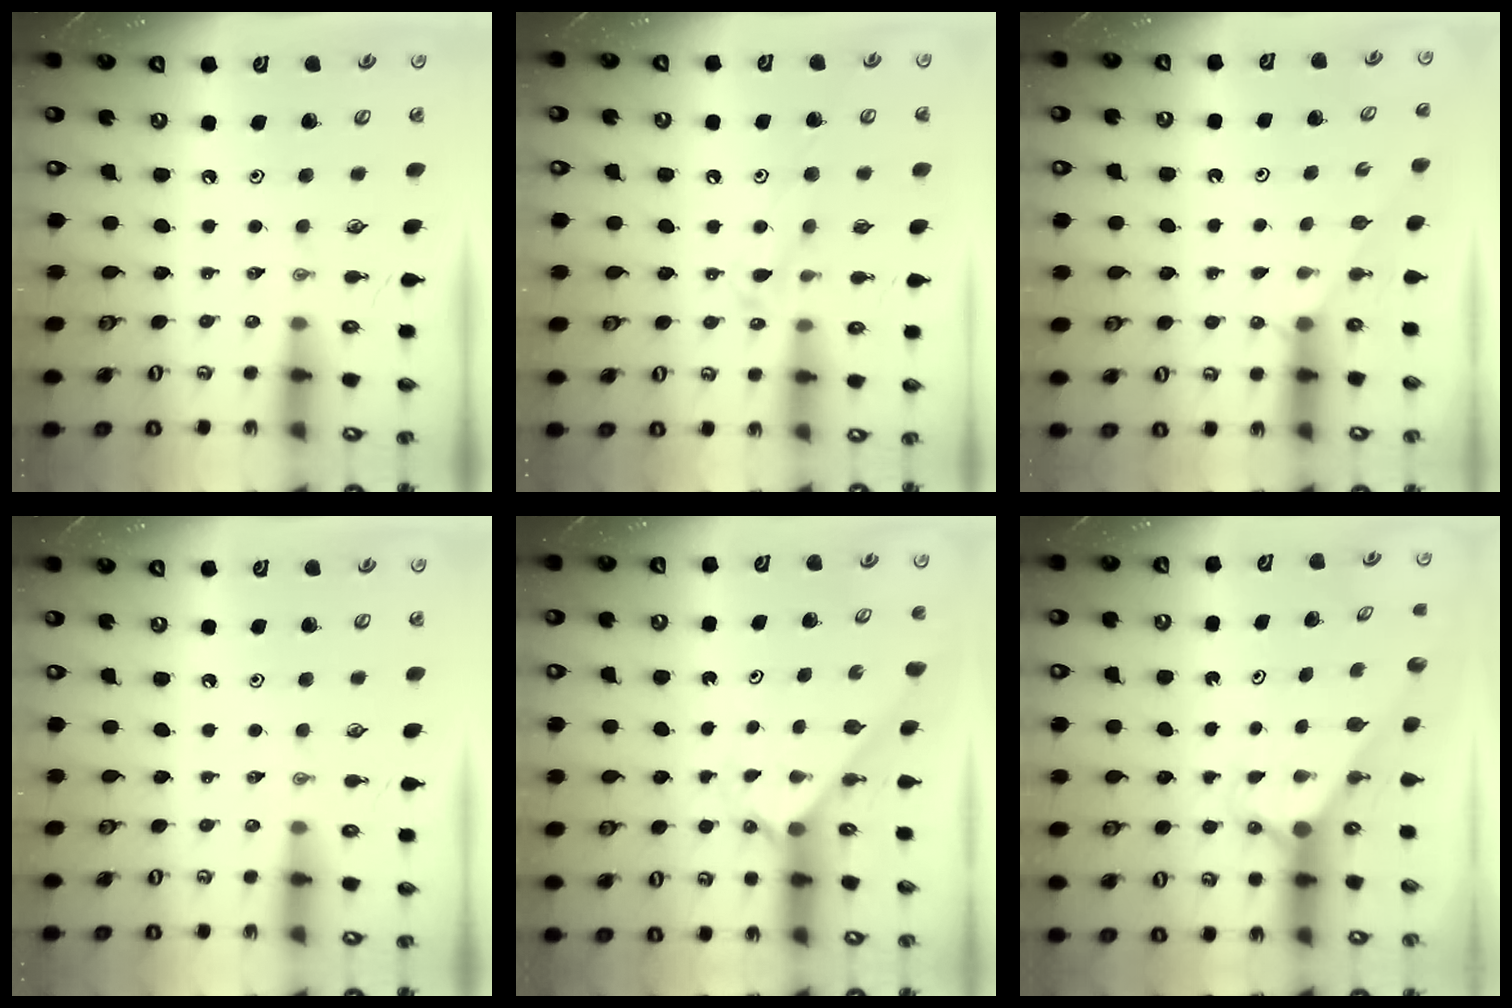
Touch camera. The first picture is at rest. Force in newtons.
{"total": 10.5, "press": 10.5, "slide": 0.6}
{"total": 1.3, "press": 1.3, "slide": 0.3}
{"total": 0.0}
{"total": 1.9, "press": 1.9, "slide": 0.2}
{"total": 2.9, "press": 2.9, "slide": 0.0}